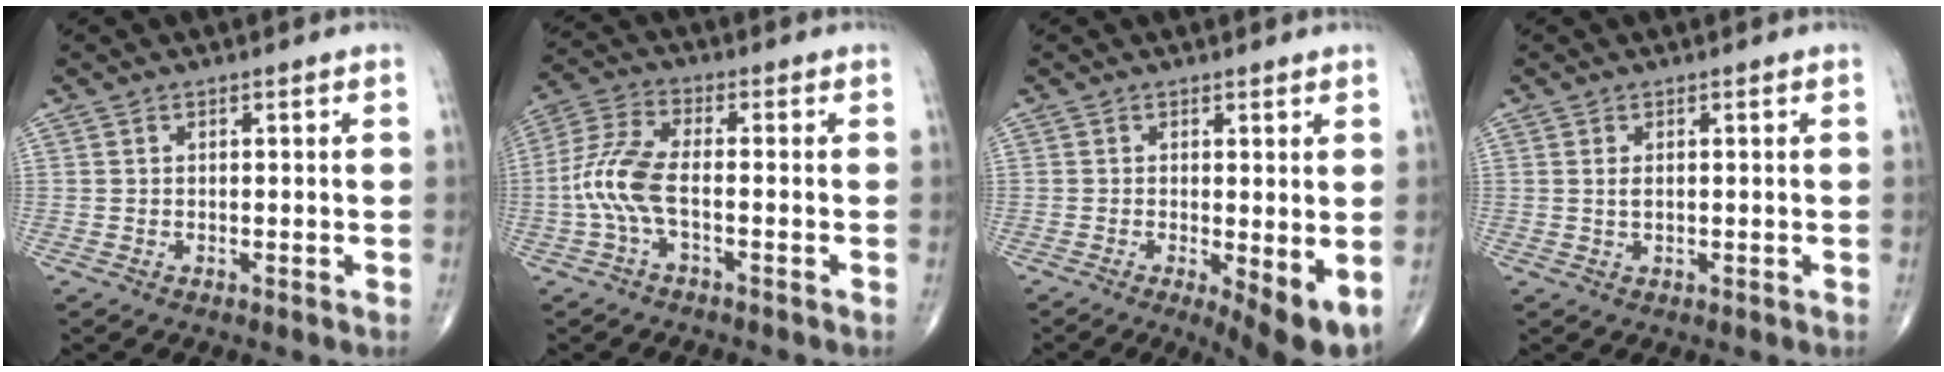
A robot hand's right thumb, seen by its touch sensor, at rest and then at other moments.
{"total": 8.3, "force": [-1.8, 2.9, 7.5], "torque": [-0.188, 0.024, -0.044]}
{"total": 7.0, "force": [-1.3, 2.1, 6.6], "torque": [-0.098, -0.021, -0.018]}
{"total": 1.3, "force": [0.3, 0.6, 1.1], "torque": [-0.023, -0.002, 0.008]}